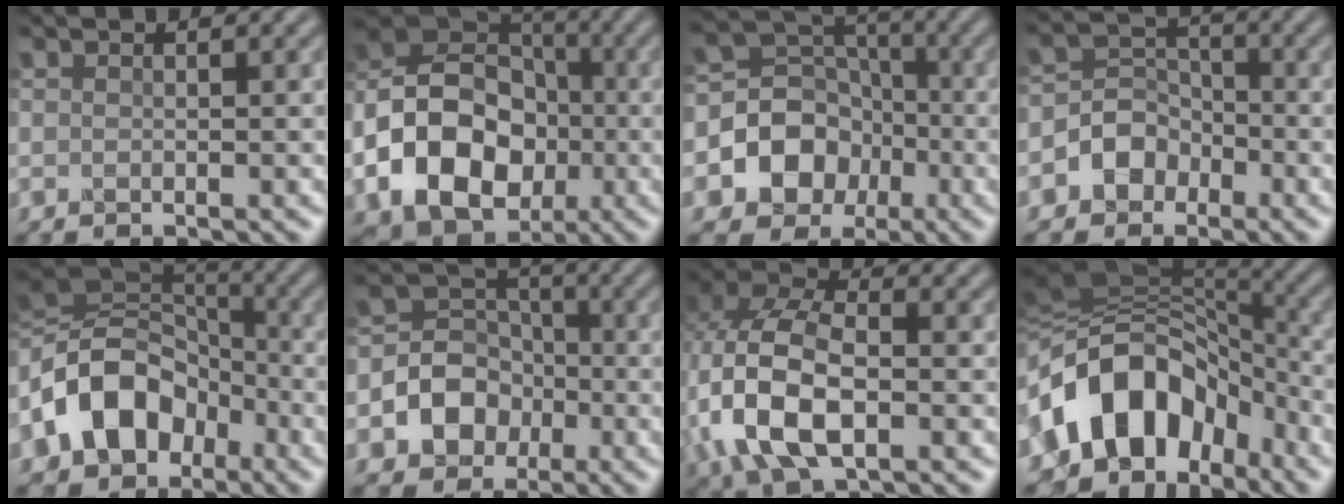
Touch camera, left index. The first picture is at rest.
{"total": 11.6, "force": [-3.1, 9.0, 6.6], "torque": [-0.131, -0.001, -0.069]}
{"total": 7.5, "force": [-2.2, 6.7, 2.6], "torque": [-0.047, 0.014, -0.065]}
{"total": 2.8, "force": [-1.6, 2.3, 0.4], "torque": [-0.009, 0.010, -0.036]}
{"total": 10.1, "force": [-3.6, 7.8, 5.3], "torque": [-0.119, 0.007, -0.083]}
{"total": 5.0, "force": [-1.7, 4.4, 1.7], "torque": [-0.021, 0.008, -0.048]}
{"total": 8.5, "force": [-1.4, 5.2, 6.6], "torque": [-0.161, 0.005, -0.040]}
{"total": 11.3, "force": [-4.0, 8.0, 6.8], "torque": [-0.115, 0.025, -0.089]}